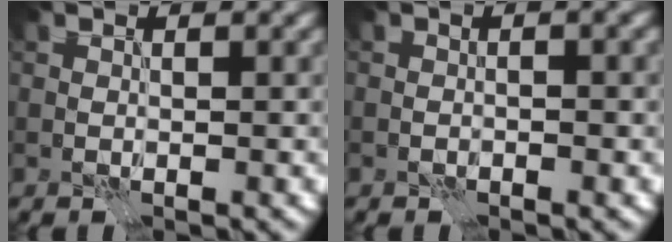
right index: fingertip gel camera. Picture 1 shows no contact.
{"total": 1.8, "force": [0.0, 0.5, 1.7], "torque": [-0.017, 0.000, -0.002]}